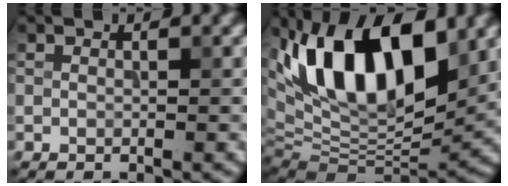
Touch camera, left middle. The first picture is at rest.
{"total": 15.4, "force": [5.7, 7.4, 12.2], "torque": [-0.209, 0.022, 0.093]}